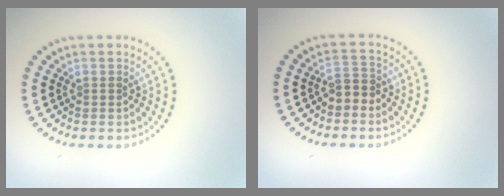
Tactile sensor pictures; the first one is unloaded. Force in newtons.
{"total": 1.7, "press": 1.5, "slide": 0.9}